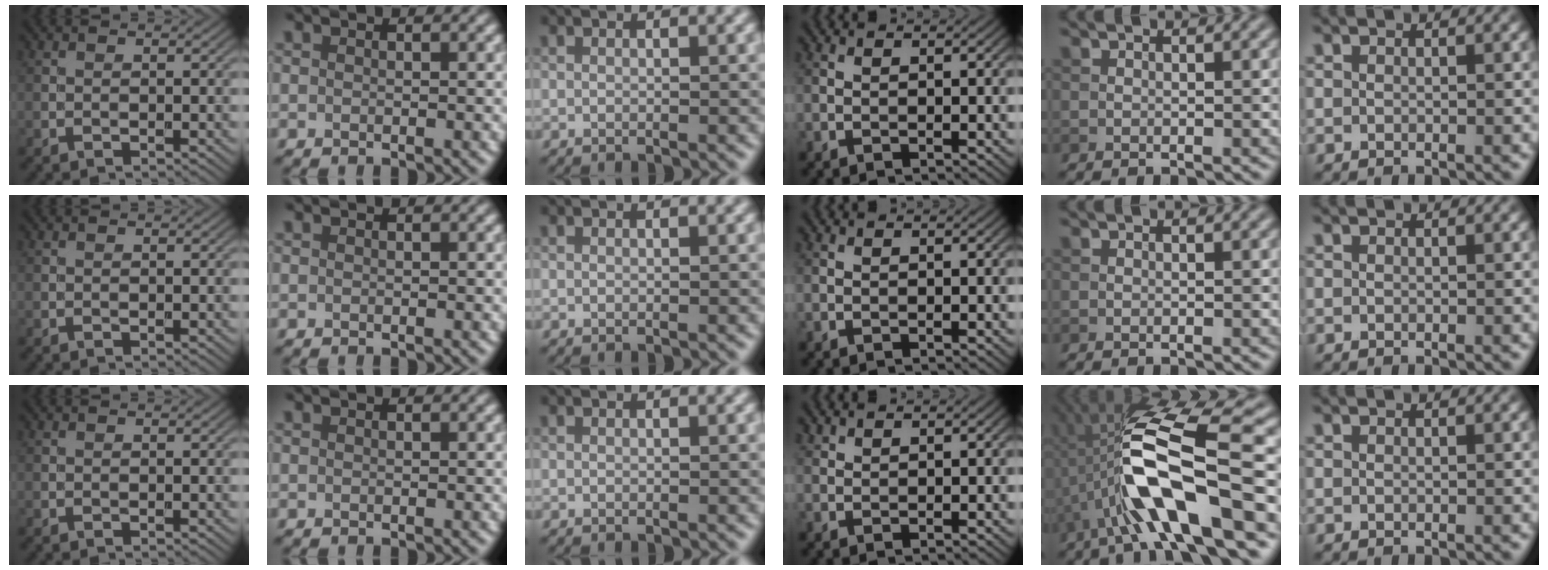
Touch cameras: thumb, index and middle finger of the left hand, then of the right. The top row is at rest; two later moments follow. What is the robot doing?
{"motion": "screw", "object": "dispenser bottle"}